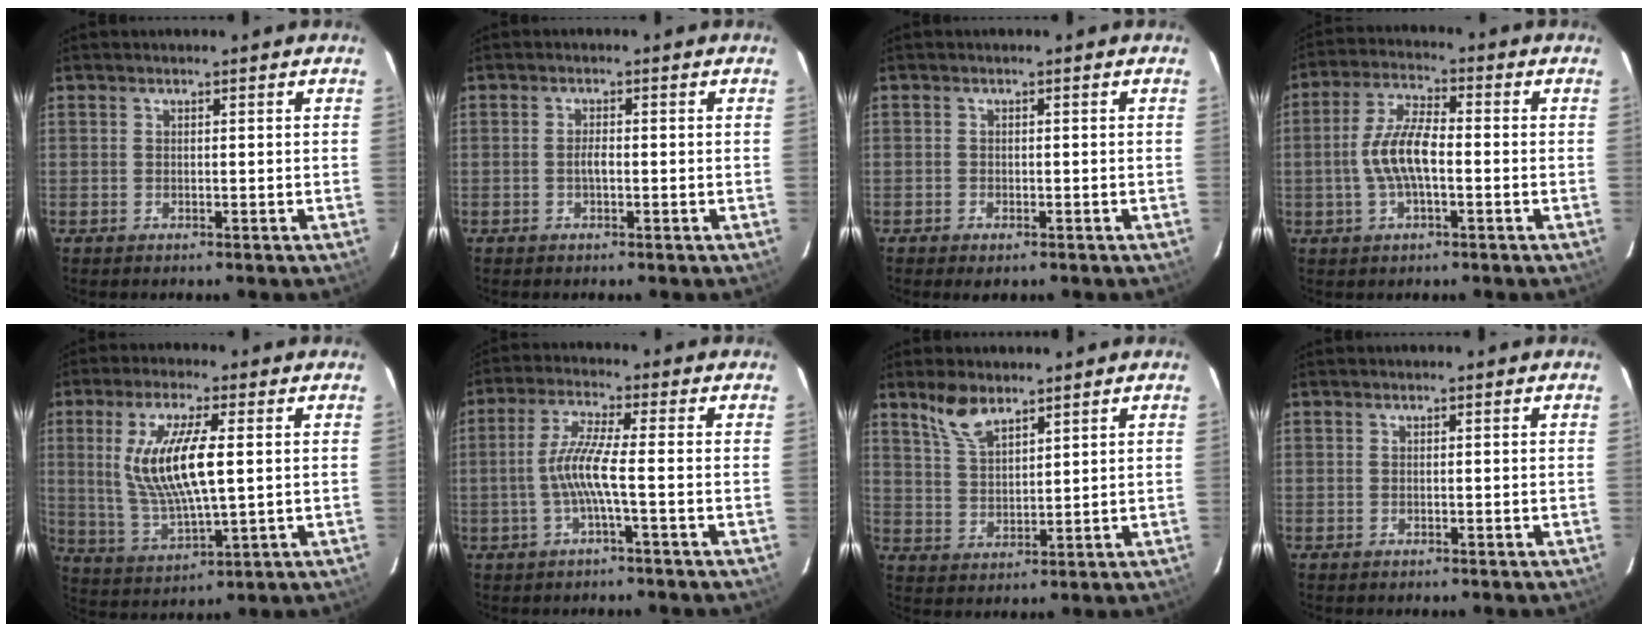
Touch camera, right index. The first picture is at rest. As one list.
[{"total": 1.7, "force": [-0.4, 0.5, 1.5], "torque": [-0.031, 0.002, -0.009]}, {"total": 1.7, "force": [-1.1, 1.0, 0.8], "torque": [-0.019, -0.004, -0.020]}, {"total": 8.7, "force": [-1.5, 3.0, 8.1], "torque": [-0.165, 0.009, -0.029]}, {"total": 13.3, "force": [2.0, 3.4, 12.7], "torque": [-0.250, -0.007, 0.048]}, {"total": 7.5, "force": [-1.9, -0.6, 7.2], "torque": [-0.157, 0.002, -0.033]}, {"total": 6.7, "force": [5.0, 2.6, 3.6], "torque": [-0.067, 0.008, 0.105]}, {"total": 0.0}]